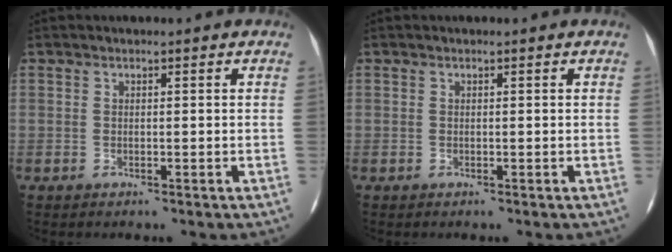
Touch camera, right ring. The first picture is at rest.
{"total": 0.0}